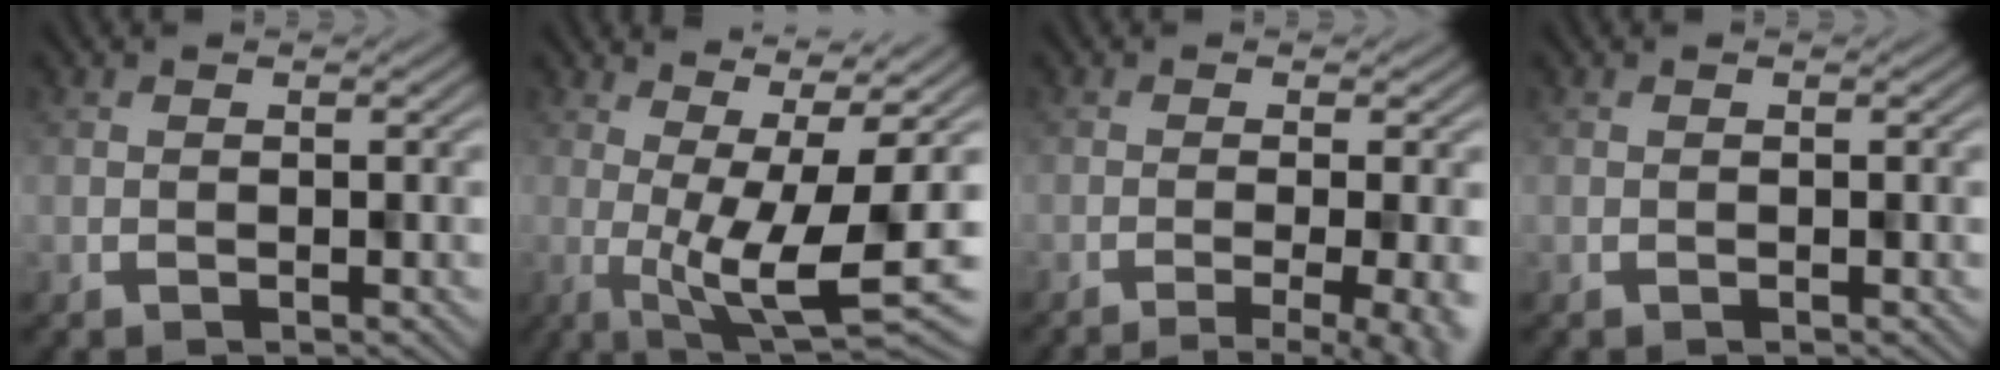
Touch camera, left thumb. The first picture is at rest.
{"total": 9.5, "force": [-0.1, 1.7, 9.4], "torque": [-0.148, 0.002, 0.016]}
{"total": 9.2, "force": [-5.4, 2.6, 7.0], "torque": [-0.082, -0.003, -0.047]}
{"total": 0.0}